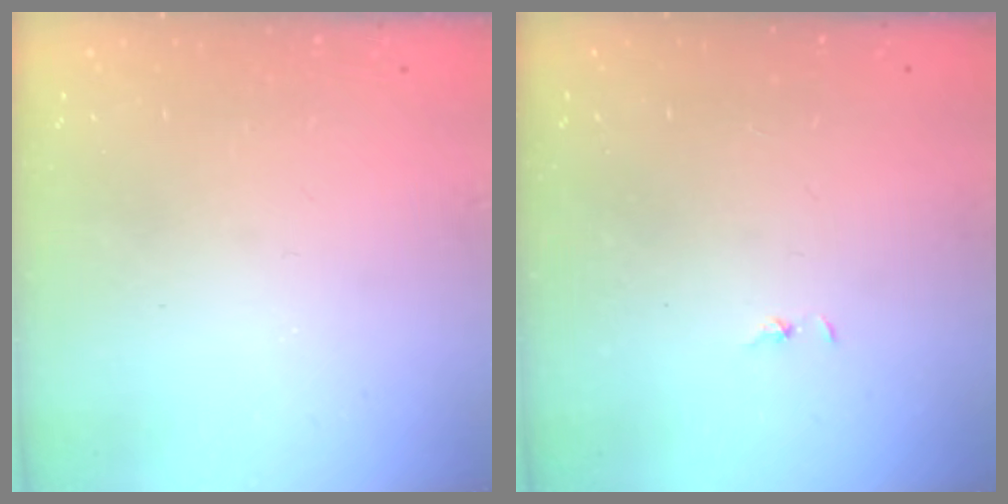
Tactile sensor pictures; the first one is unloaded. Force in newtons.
{"total": 0.7, "press": 0.7, "slide": 0.1}